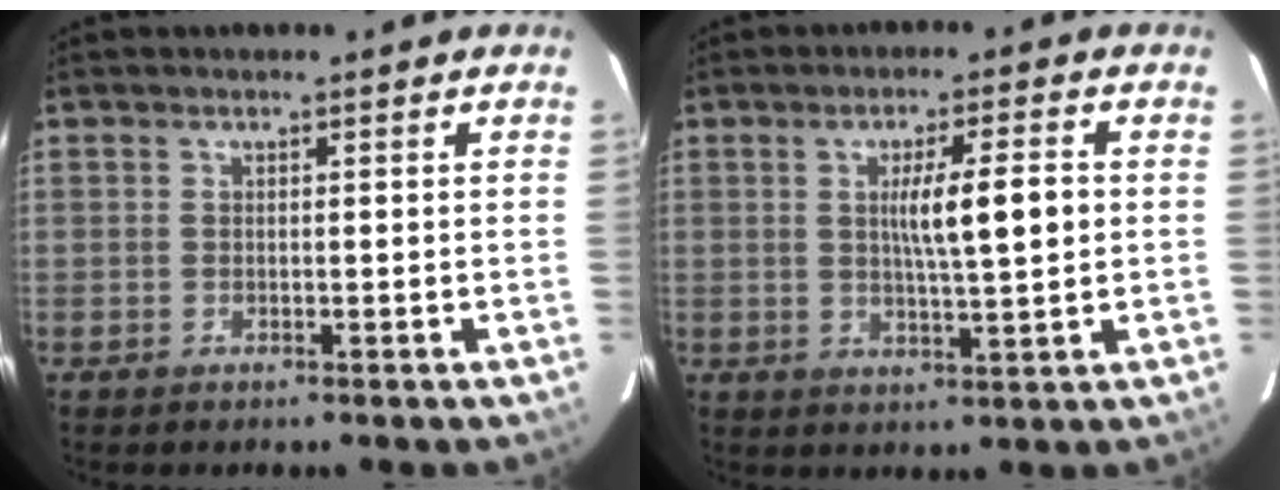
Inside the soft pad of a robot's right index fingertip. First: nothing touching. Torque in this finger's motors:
{"motor_torque": [1.17, 0.21, 0.63, 0.13]}